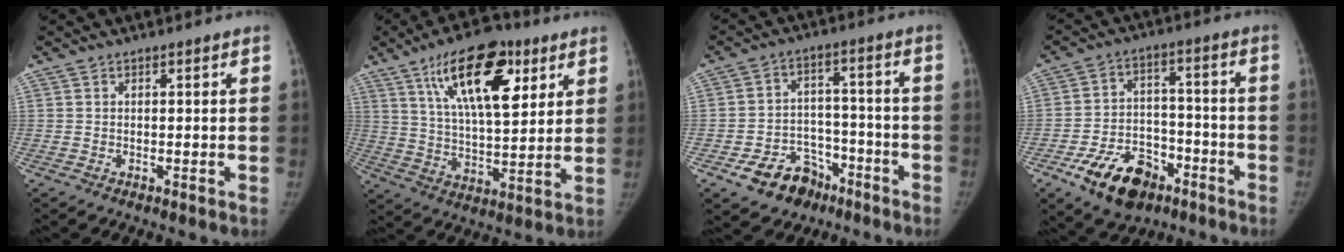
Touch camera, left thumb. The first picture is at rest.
{"total": 18.7, "force": [9.0, 8.0, 14.2], "torque": [-0.195, -0.031, 0.154]}
{"total": 10.7, "force": [-6.5, 7.6, 3.8], "torque": [-0.024, 0.059, -0.096]}
{"total": 13.7, "force": [-8.0, 8.4, 7.3], "torque": [-0.092, 0.052, -0.129]}